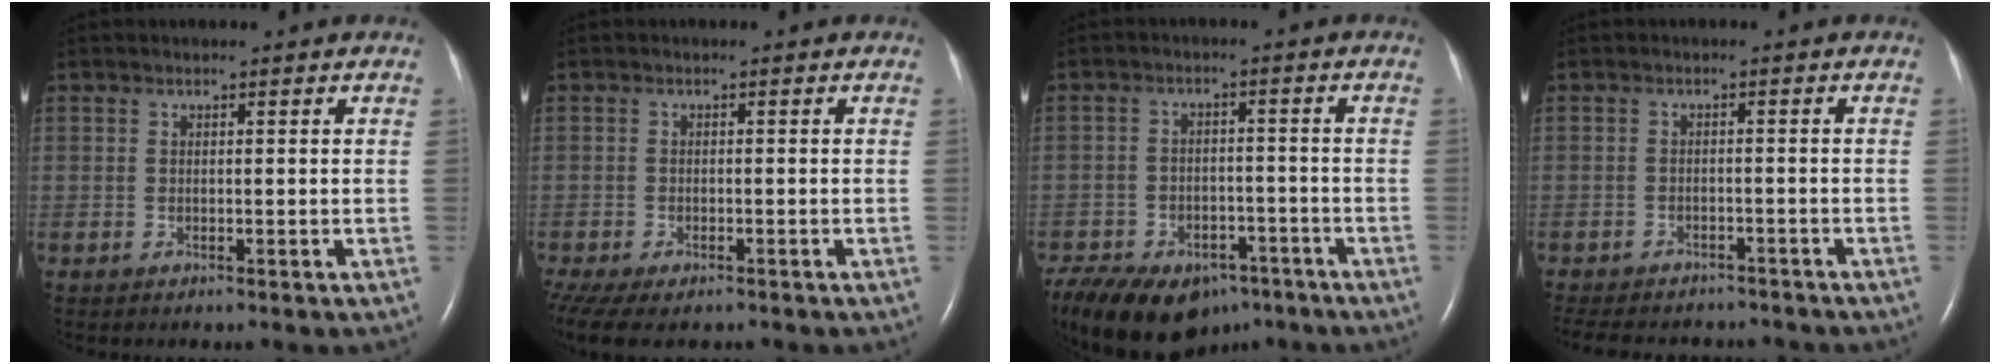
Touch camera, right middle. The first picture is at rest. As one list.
[{"total": 10.9, "force": [-7.4, 5.3, 6.0], "torque": [-0.153, -0.012, -0.104]}, {"total": 17.0, "force": [-11.6, 9.4, 8.1], "torque": [-0.199, -0.007, -0.168]}, {"total": 13.9, "force": [-12.1, 5.0, 4.6], "torque": [-0.104, -0.001, -0.151]}]